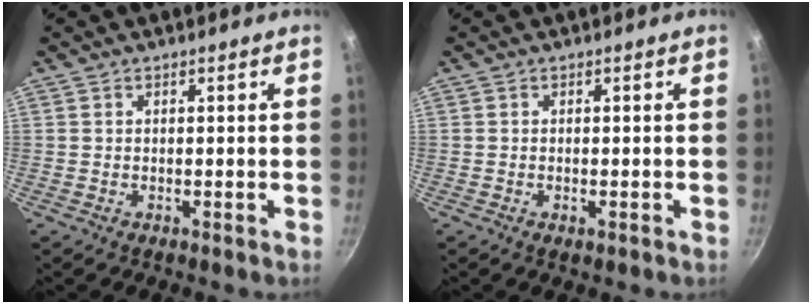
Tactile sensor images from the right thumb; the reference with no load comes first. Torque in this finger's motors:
{"motor_torque": [-0.38, 0.05, -0.03, 0.04, 0.06]}